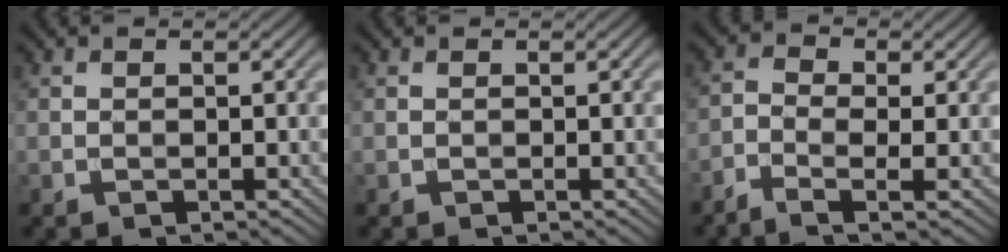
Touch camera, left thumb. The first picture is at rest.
{"total": 0.0}
{"total": 3.5, "force": [-1.9, 1.1, 2.8], "torque": [-0.065, -0.002, -0.048]}